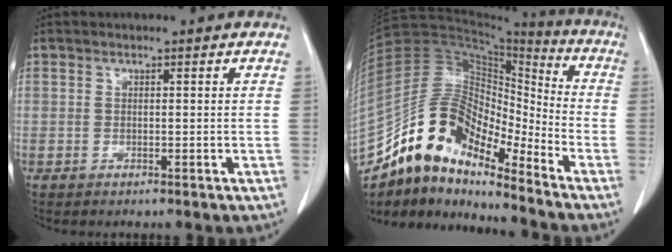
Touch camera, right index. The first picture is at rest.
{"total": 17.4, "force": [-13.2, 4.8, 10.4], "torque": [-0.181, 0.048, -0.235]}